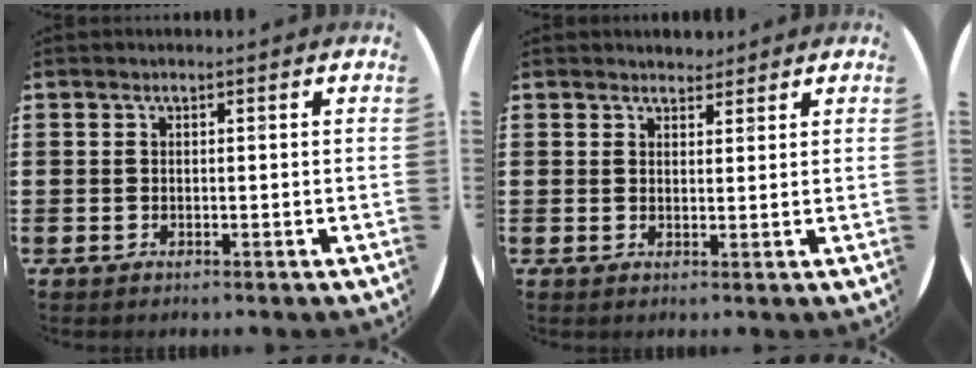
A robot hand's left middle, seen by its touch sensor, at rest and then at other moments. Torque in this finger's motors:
{"motor_torque": [-0.07, 0.07, 0.01, 0.00]}